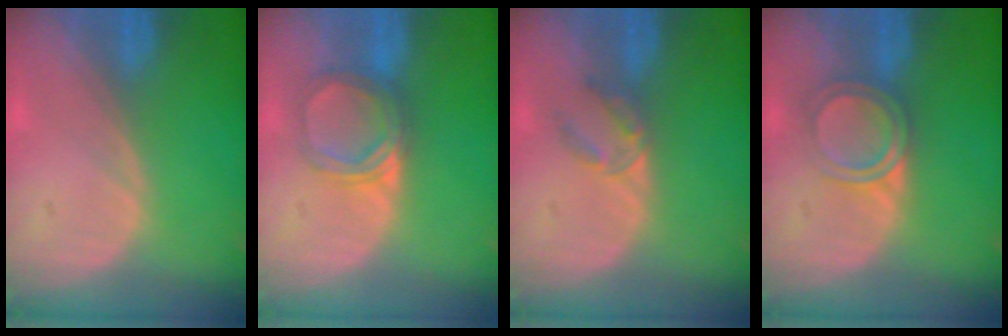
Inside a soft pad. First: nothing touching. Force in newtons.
{"total": 5.3, "press": 4.9, "slide": 1.9}
{"total": 2.9, "press": 2.7, "slide": 1.0}
{"total": 4.1, "press": 4.1, "slide": 0.3}